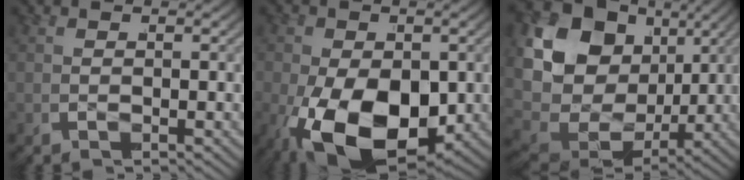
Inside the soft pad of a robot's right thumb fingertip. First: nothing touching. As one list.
[{"total": 13.8, "force": [-4.1, 8.7, 10.0], "torque": [-0.192, -0.056, -0.040]}, {"total": 20.4, "force": [2.1, 15.1, 13.6], "torque": [-0.294, -0.012, 0.032]}]